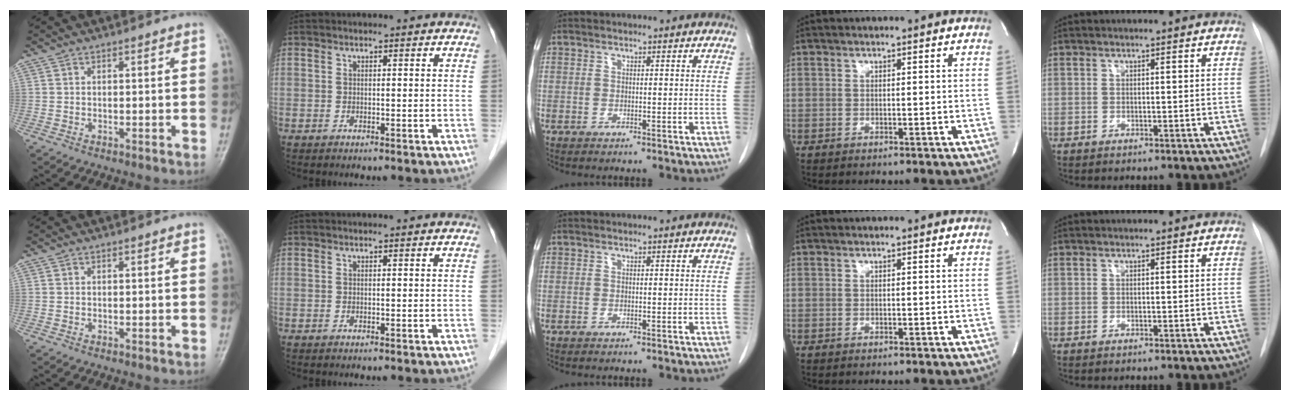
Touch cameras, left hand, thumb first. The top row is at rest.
{}